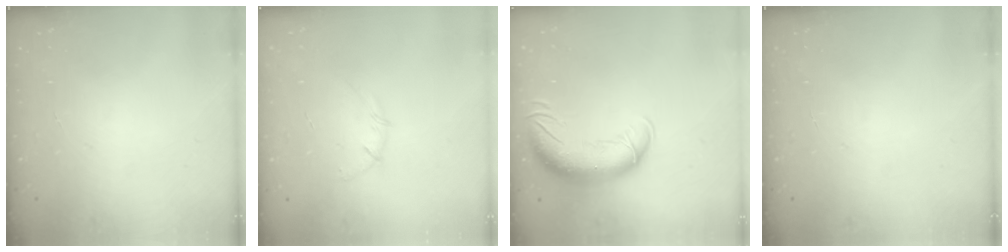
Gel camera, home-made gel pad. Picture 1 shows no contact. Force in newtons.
{"total": 3.7, "press": 3.6, "slide": 0.9}
{"total": 13.4, "press": 13.0, "slide": 3.1}
{"total": 0.0}